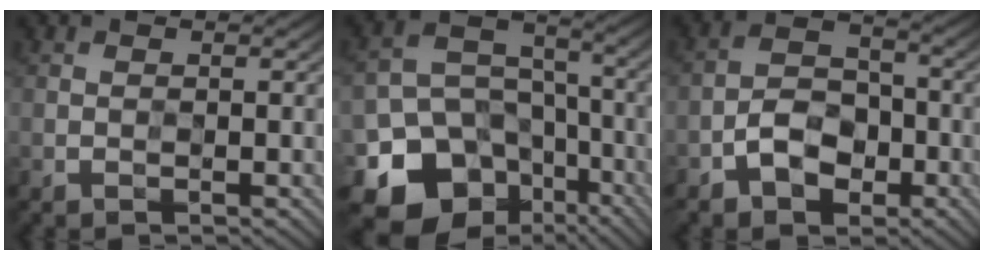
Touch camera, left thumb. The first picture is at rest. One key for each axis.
{"total": 16.9, "fx": -8.9, "fy": 12.9, "fz": 6.3, "tx": -0.163, "ty": -0.042, "tz": -0.137}
{"total": 6.3, "fx": -3.2, "fy": 4.0, "fz": 3.6, "tx": -0.062, "ty": 0.006, "tz": -0.068}